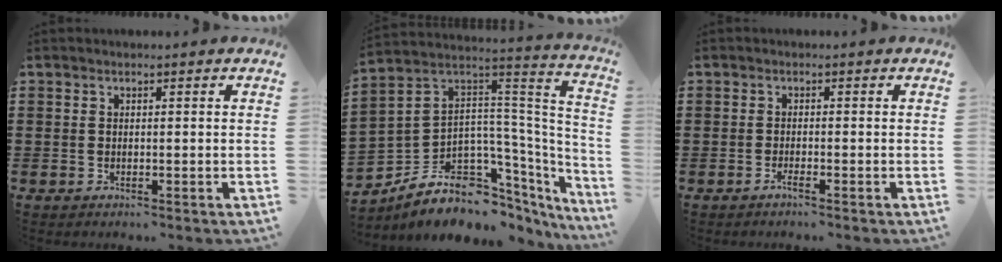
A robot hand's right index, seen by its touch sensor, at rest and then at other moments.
{"total": 9.7, "force": [-6.3, 5.9, 4.5], "torque": [-0.103, -0.009, -0.112]}
{"total": 1.1, "force": [-0.9, 0.0, 0.7], "torque": [-0.014, -0.006, -0.015]}